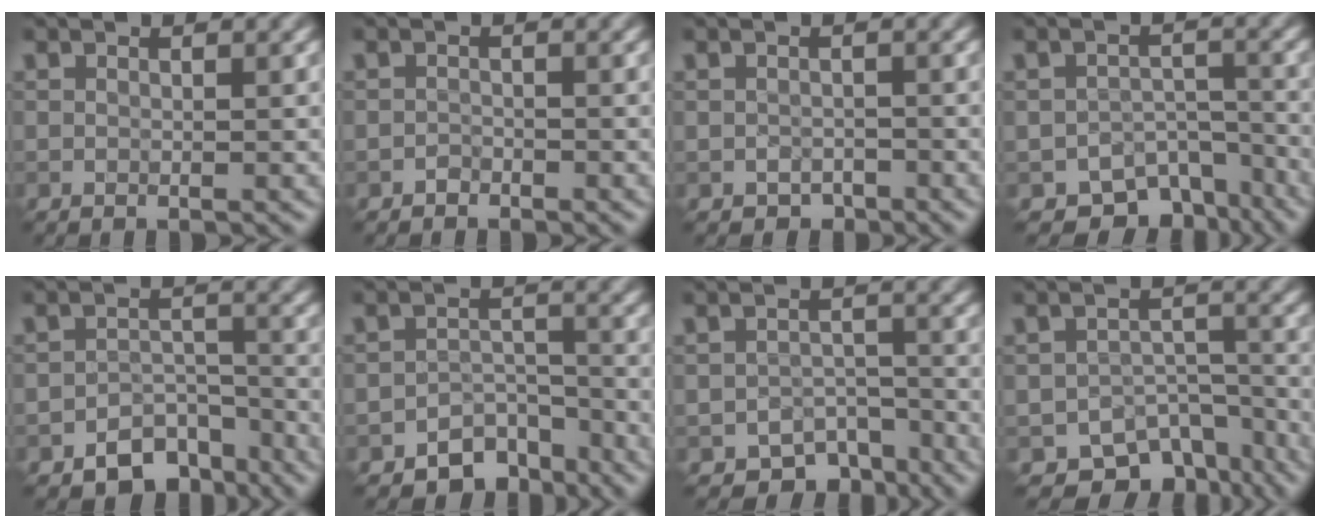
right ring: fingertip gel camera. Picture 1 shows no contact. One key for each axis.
{"total": 0.8, "fx": -0.6, "fy": 0.4, "fz": 0.0, "tx": 0.004, "ty": 0.001, "tz": -0.011}
{"total": 1.2, "fx": -0.8, "fy": 0.9, "fz": 0.3, "tx": 0.000, "ty": -0.001, "tz": -0.015}
{"total": 6.1, "fx": -4.6, "fy": 3.4, "fz": 2.1, "tx": -0.013, "ty": -0.009, "tz": -0.064}
{"total": 4.8, "fx": -3.5, "fy": 2.7, "fz": 1.8, "tx": -0.009, "ty": -0.004, "tz": -0.052}
{"total": 4.4, "fx": -3.4, "fy": 2.4, "fz": 1.3, "tx": 0.000, "ty": -0.002, "tz": -0.051}
{"total": 4.6, "fx": -3.5, "fy": 2.6, "fz": 1.6, "tx": -0.008, "ty": -0.004, "tz": -0.051}
{"total": 7.1, "fx": -5.2, "fy": 4.1, "fz": 2.5, "tx": -0.015, "ty": -0.014, "tz": -0.071}